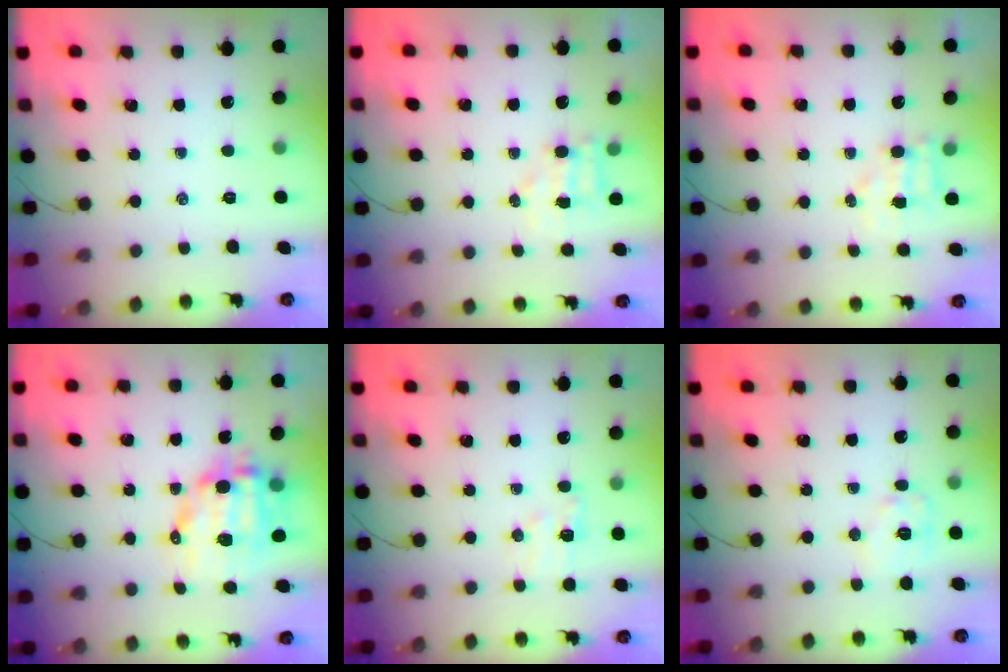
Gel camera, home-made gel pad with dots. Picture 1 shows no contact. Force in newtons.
{"total": 4.0, "press": 4.0, "slide": 0.6}
{"total": 4.0, "press": 4.0, "slide": 0.6}
{"total": 12.0, "press": 11.8, "slide": 2.4}
{"total": 6.5, "press": 6.4, "slide": 1.1}
{"total": 8.4, "press": 8.4, "slide": 0.6}